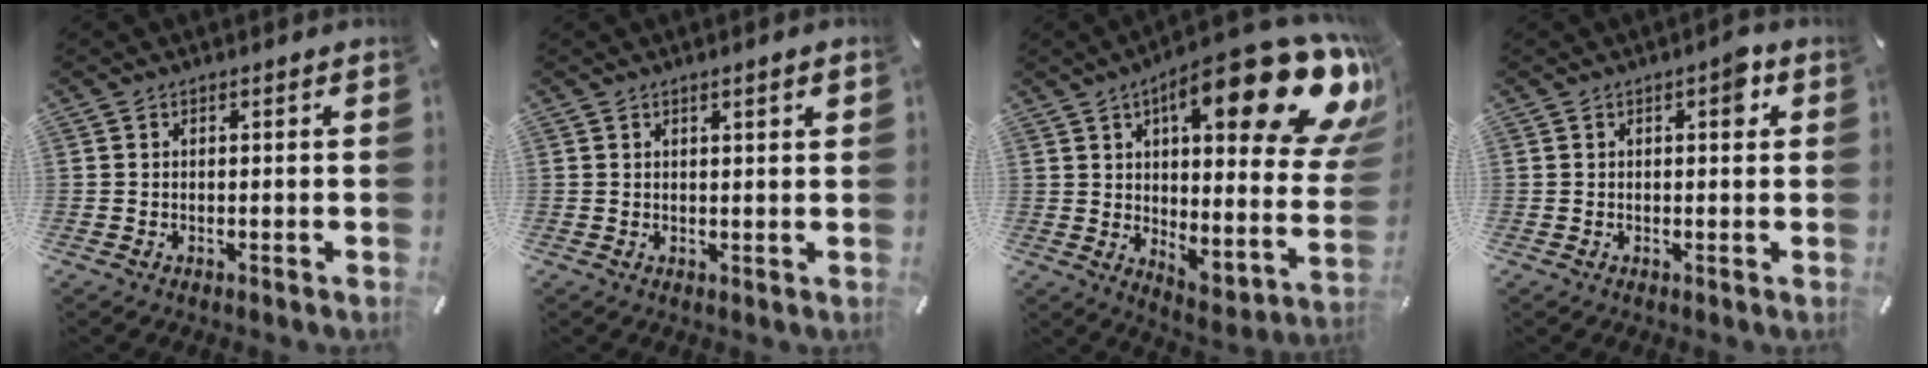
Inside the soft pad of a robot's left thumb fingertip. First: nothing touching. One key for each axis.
{"total": 1.9, "fx": 1.1, "fy": 0.1, "fz": 1.5, "tx": -0.030, "ty": -0.001, "tz": 0.019}
{"total": 25.8, "fx": 12.7, "fy": 9.2, "fz": 20.5, "tx": -0.269, "ty": -0.100, "tz": 0.210}
{"total": 4.2, "fx": 1.3, "fy": 1.8, "fz": 3.6, "tx": -0.037, "ty": -0.004, "tz": 0.011}